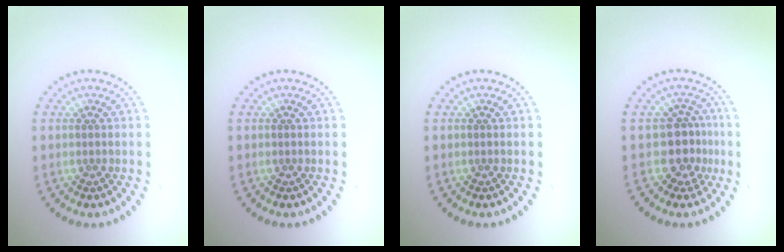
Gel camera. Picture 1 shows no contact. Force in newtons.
{"total": 0.0}
{"total": 0.0}
{"total": 2.9, "press": 2.3, "slide": 1.8}